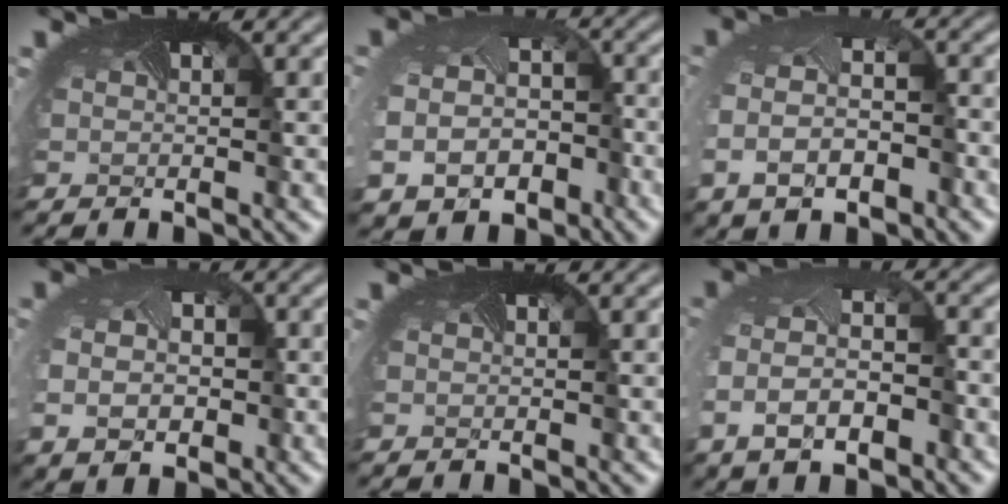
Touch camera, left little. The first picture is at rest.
{"total": 8.8, "force": [-3.7, 6.4, 4.8], "torque": [-0.094, -0.047, -0.041]}
{"total": 5.4, "force": [-1.9, 3.2, 4.0], "torque": [-0.088, -0.025, -0.027]}
{"total": 5.1, "force": [-0.6, 3.8, 3.4], "torque": [-0.060, -0.009, 0.003]}
{"total": 0.0}
{"total": 5.6, "force": [-2.1, 2.8, 4.3], "torque": [-0.093, -0.014, -0.038]}